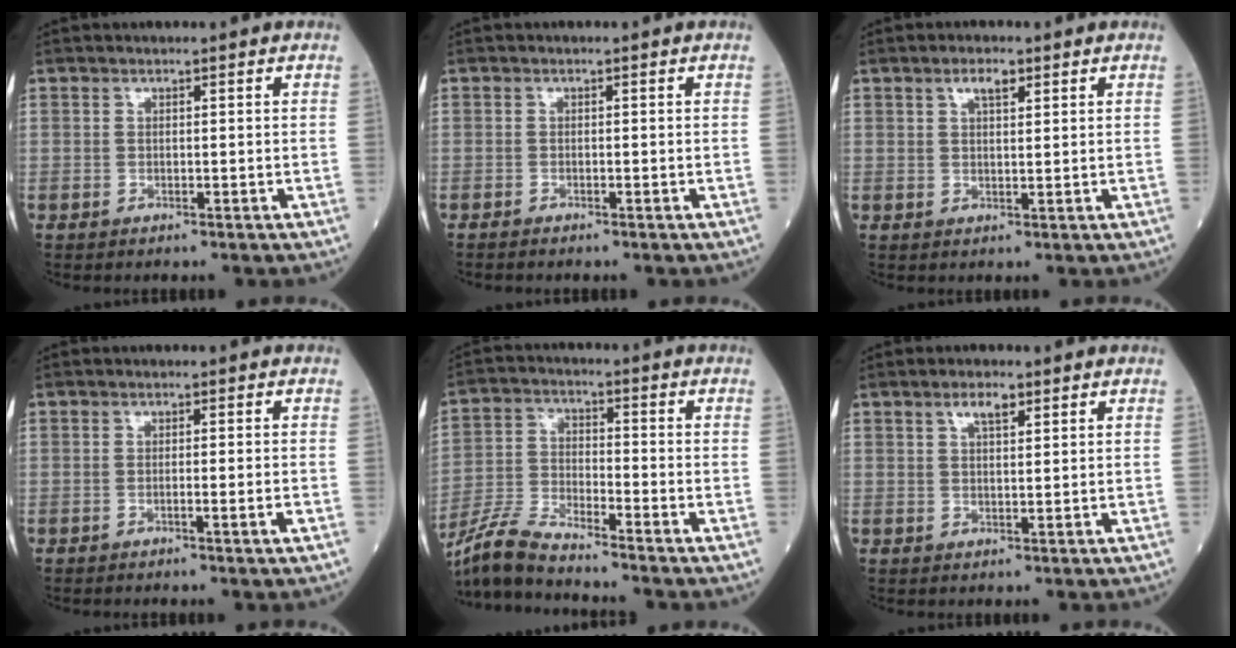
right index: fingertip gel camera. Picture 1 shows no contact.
{"total": 1.3, "force": [-1.2, 0.2, 0.6], "torque": [-0.016, -0.004, -0.017]}
{"total": 2.7, "force": [1.5, 0.8, 2.0], "torque": [-0.041, 0.002, 0.028]}
{"total": 1.8, "force": [-0.8, -0.2, 1.7], "torque": [-0.031, -0.003, -0.012]}
{"total": 8.3, "force": [-7.8, 0.0, 2.9], "torque": [-0.072, -0.019, -0.156]}
{"total": 2.9, "force": [1.7, 0.8, 2.2], "torque": [-0.045, 0.003, 0.030]}